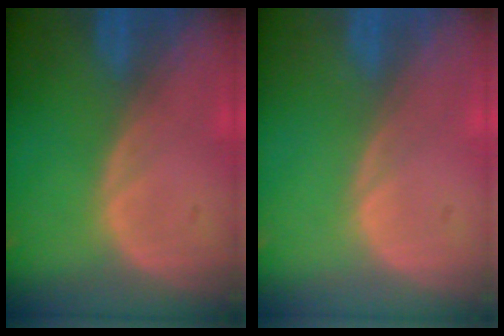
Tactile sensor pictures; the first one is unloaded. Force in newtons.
{"total": 0.5, "press": 0.1, "slide": 0.5}